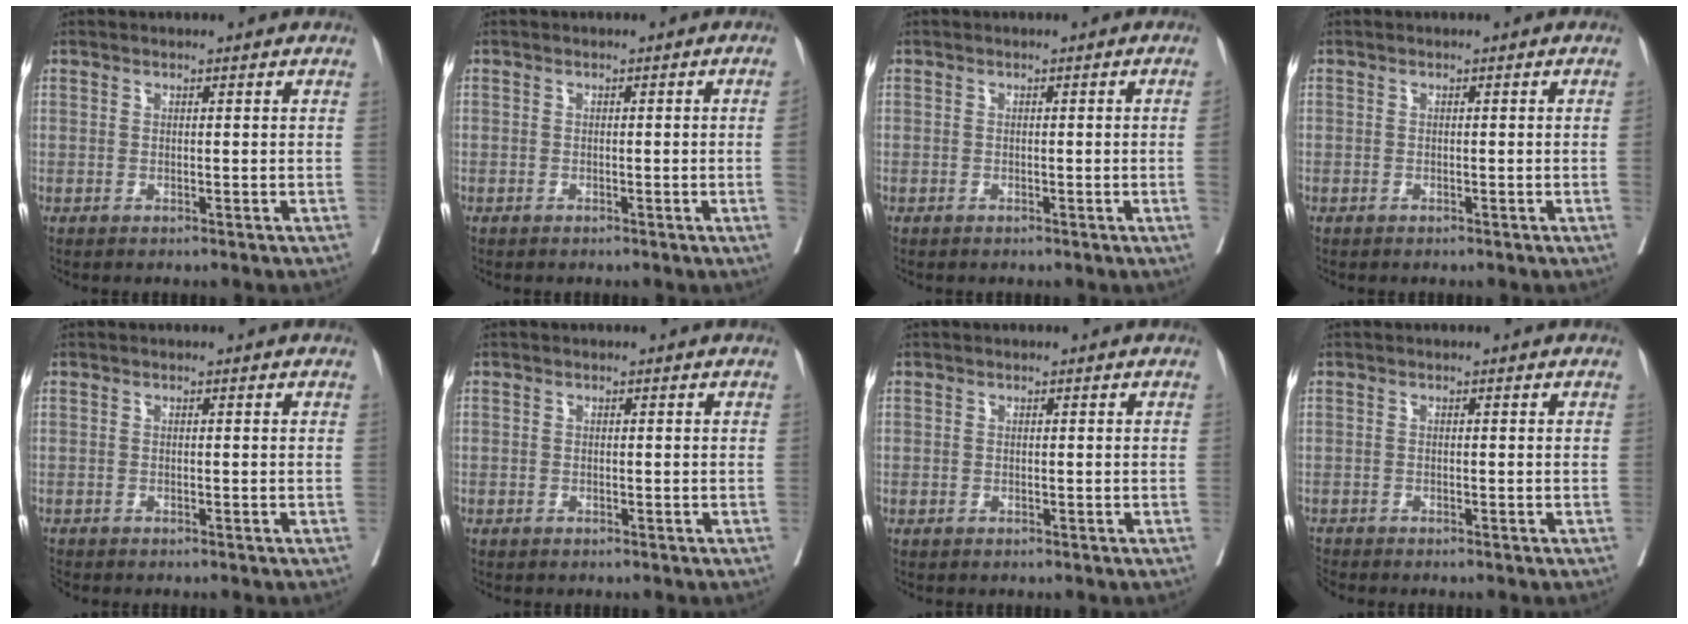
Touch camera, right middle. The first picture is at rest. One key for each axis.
{"total": 1.2, "fx": -0.4, "fy": -0.3, "fz": 1.2, "tx": -0.020, "ty": 0.002, "tz": -0.006}
{"total": 1.0, "fx": -0.3, "fy": -0.3, "fz": 0.9, "tx": -0.016, "ty": 0.001, "tz": -0.003}
{"total": 0.0}
{"total": 2.1, "fx": -2.0, "fy": 0.4, "fz": 0.5, "tx": -0.013, "ty": -0.006, "tz": -0.034}
{"total": 0.7, "fx": -0.5, "fy": 0.5, "fz": -0.1, "tx": -0.010, "ty": 0.003, "tz": -0.009}
{"total": 0.0}
{"total": 1.9, "fx": -1.9, "fy": -0.3, "fz": -0.2, "tx": -0.003, "ty": -0.009, "tz": -0.037}